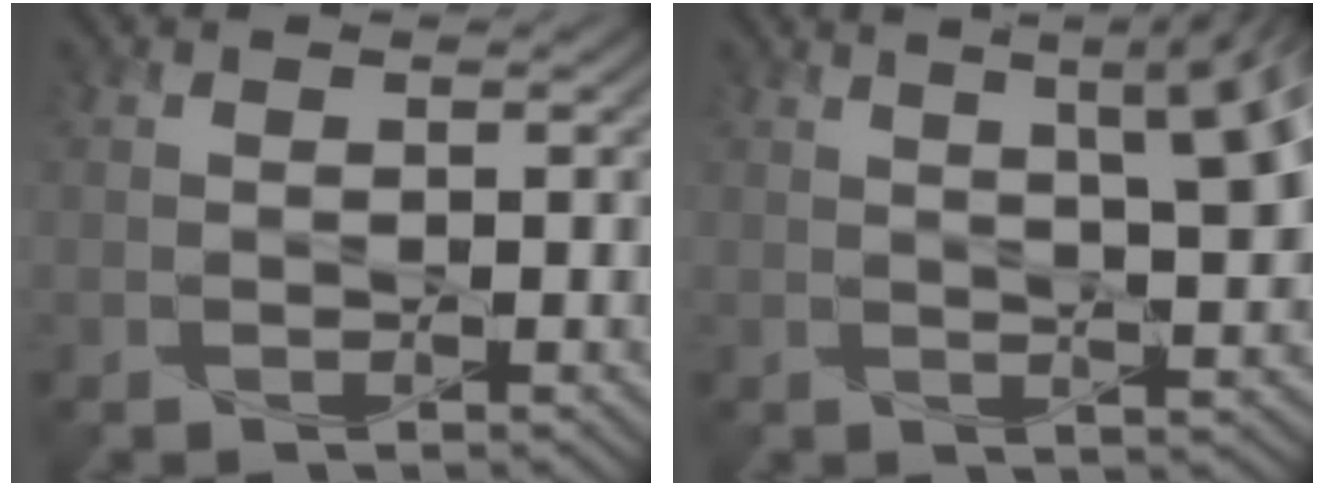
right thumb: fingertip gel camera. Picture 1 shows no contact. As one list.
[{"total": 9.4, "force": [3.2, 2.6, 8.4], "torque": [-0.090, 0.032, 0.031]}]